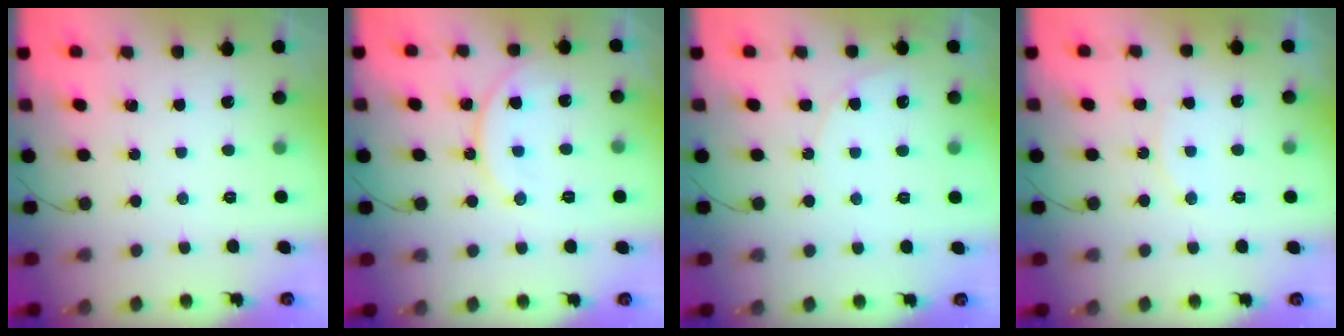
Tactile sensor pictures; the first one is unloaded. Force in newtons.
{"total": 10.5, "press": 10.5, "slide": 0.8}
{"total": 6.7, "press": 6.7, "slide": 0.4}
{"total": 6.8, "press": 6.8, "slide": 0.2}